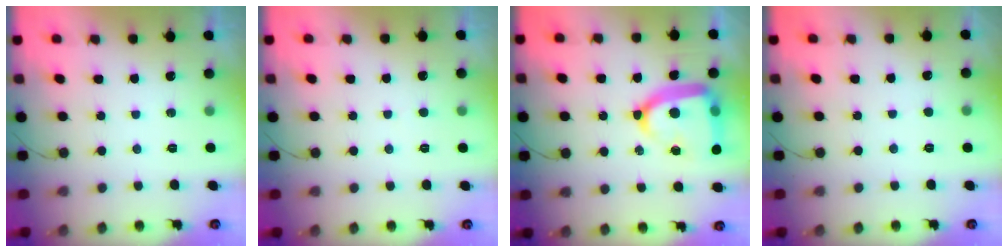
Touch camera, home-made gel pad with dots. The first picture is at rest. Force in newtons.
{"total": 2.7, "press": 2.7, "slide": 0.3}
{"total": 16.7, "press": 16.6, "slide": 1.6}
{"total": 2.5, "press": 2.5, "slide": 0.3}